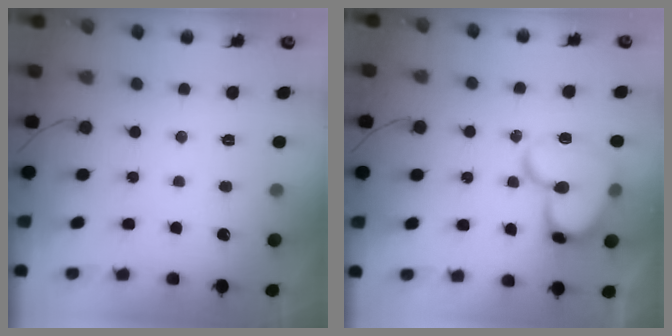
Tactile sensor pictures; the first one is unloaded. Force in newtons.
{"total": 17.6, "press": 17.5, "slide": 1.4}